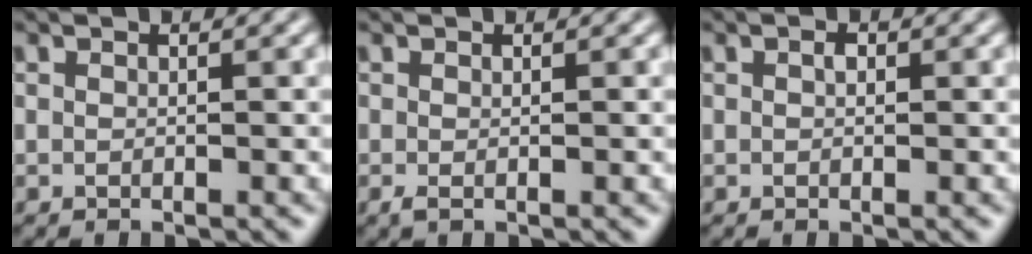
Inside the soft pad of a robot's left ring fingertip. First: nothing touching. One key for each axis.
{"total": 0.6, "fx": -0.3, "fy": 0.1, "fz": 0.5, "tx": -0.014, "ty": -0.004, "tz": -0.005}
{"total": 0.6, "fx": 0.1, "fy": 0.4, "fz": 0.4, "tx": -0.007, "ty": 0.001, "tz": 0.000}